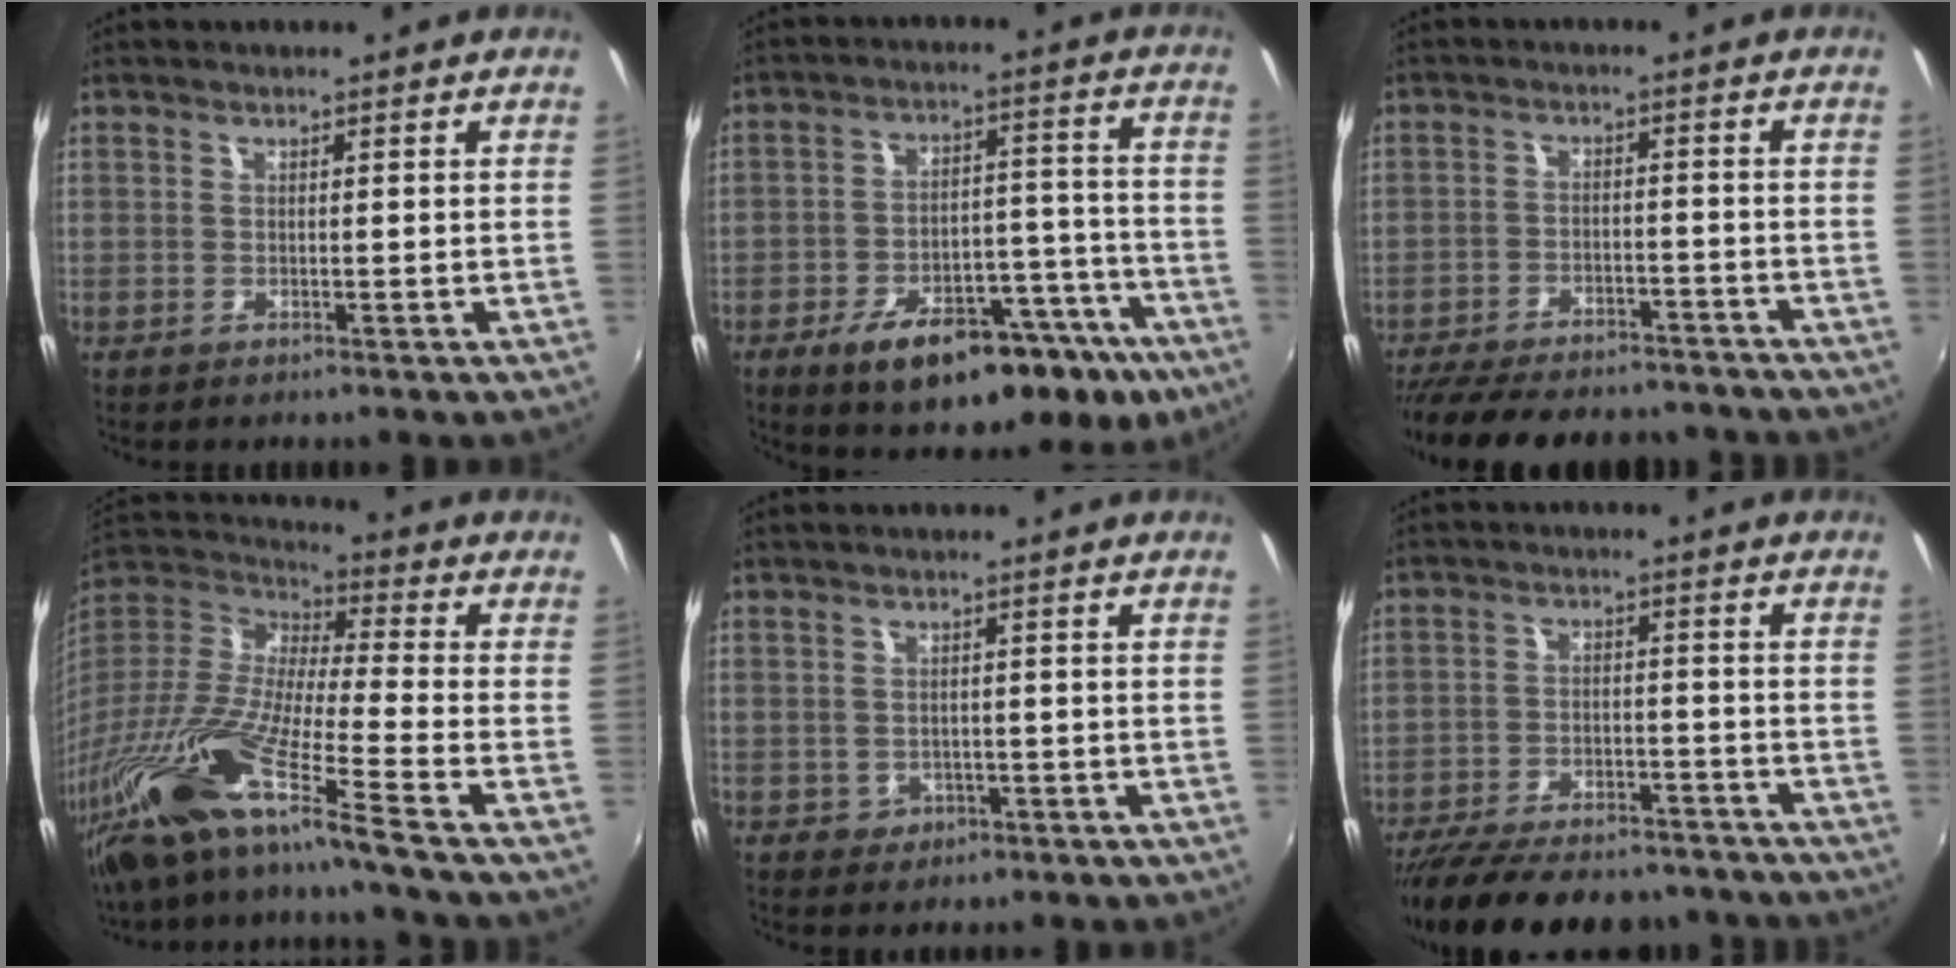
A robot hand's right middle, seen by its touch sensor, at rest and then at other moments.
{"total": 21.9, "force": [-13.7, 9.6, 14.1], "torque": [-0.214, 0.004, -0.175]}
{"total": 20.5, "force": [-17.3, 6.6, 8.7], "torque": [-0.187, -0.018, -0.240]}
{"total": 20.9, "force": [-14.6, -0.5, 14.9], "torque": [-0.267, -0.053, -0.281]}
{"total": 2.9, "force": [-0.9, 2.6, 0.6], "torque": [-0.019, 0.001, -0.007]}
{"total": 21.0, "force": [-17.6, 7.2, 9.0], "torque": [-0.189, -0.016, -0.245]}